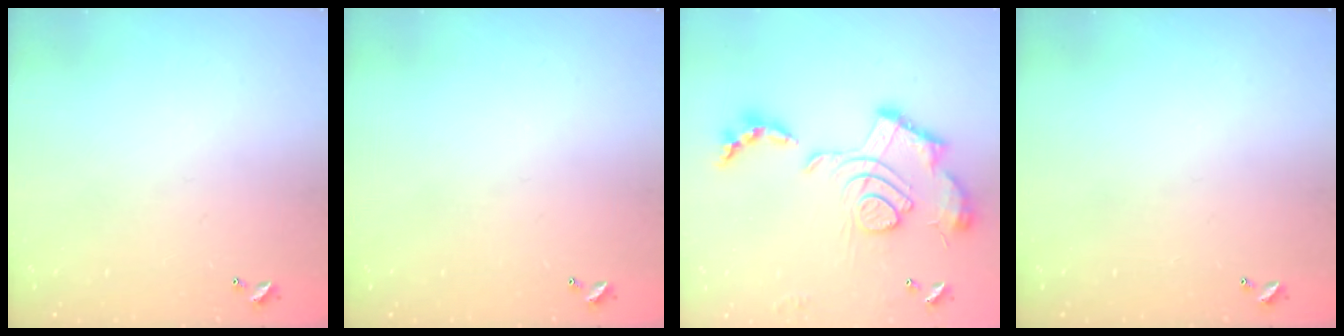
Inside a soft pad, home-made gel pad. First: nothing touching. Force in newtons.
{"total": 0.0}
{"total": 2.4, "press": 1.9, "slide": 1.5}
{"total": 0.0}